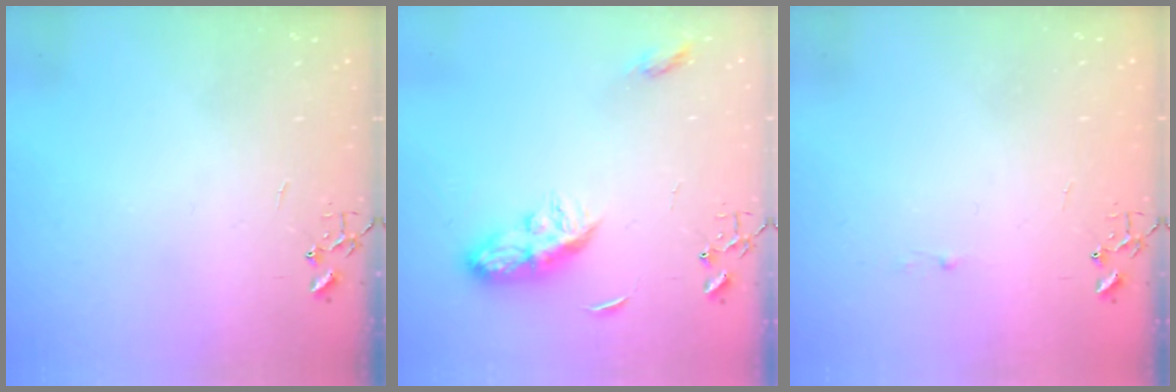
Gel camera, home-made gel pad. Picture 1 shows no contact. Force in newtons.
{"total": 8.8, "press": 8.8, "slide": 0.0}
{"total": 1.8, "press": 1.8, "slide": 0.2}